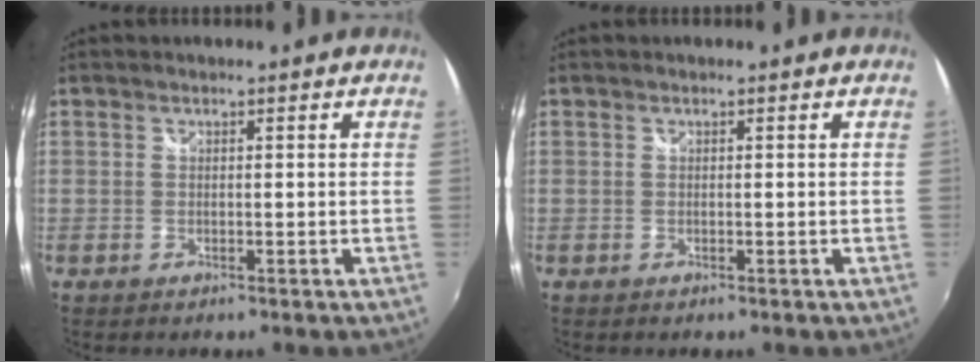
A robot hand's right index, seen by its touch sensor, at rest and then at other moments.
{"total": 0.0}